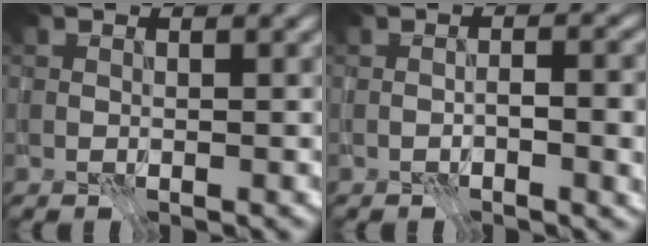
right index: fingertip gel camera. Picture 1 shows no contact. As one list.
[{"total": 3.9, "force": [-1.0, 1.3, 3.6], "torque": [-0.060, 0.001, -0.018]}]